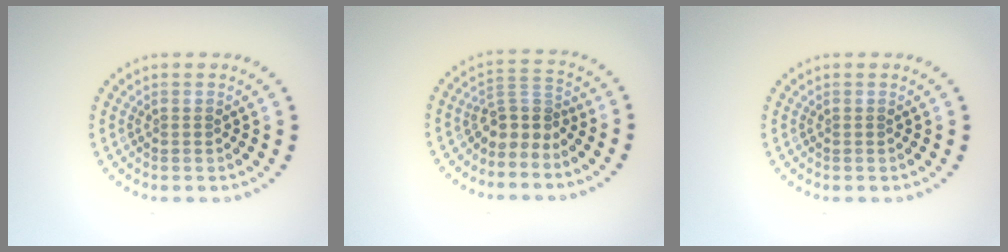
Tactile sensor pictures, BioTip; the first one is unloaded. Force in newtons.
{"total": 2.9, "press": 2.0, "slide": 2.1}
{"total": 0.0}